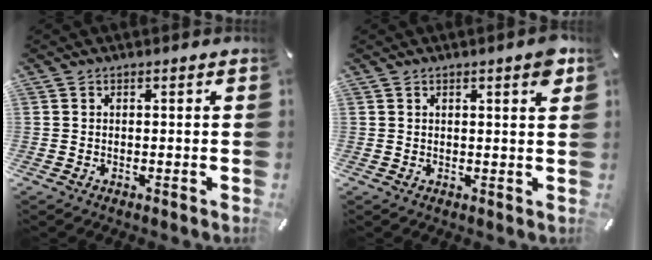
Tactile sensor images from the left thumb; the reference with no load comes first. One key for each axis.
{"total": 3.5, "fx": 1.7, "fy": 0.6, "fz": 3.0, "tx": -0.044, "ty": -0.005, "tz": 0.025}